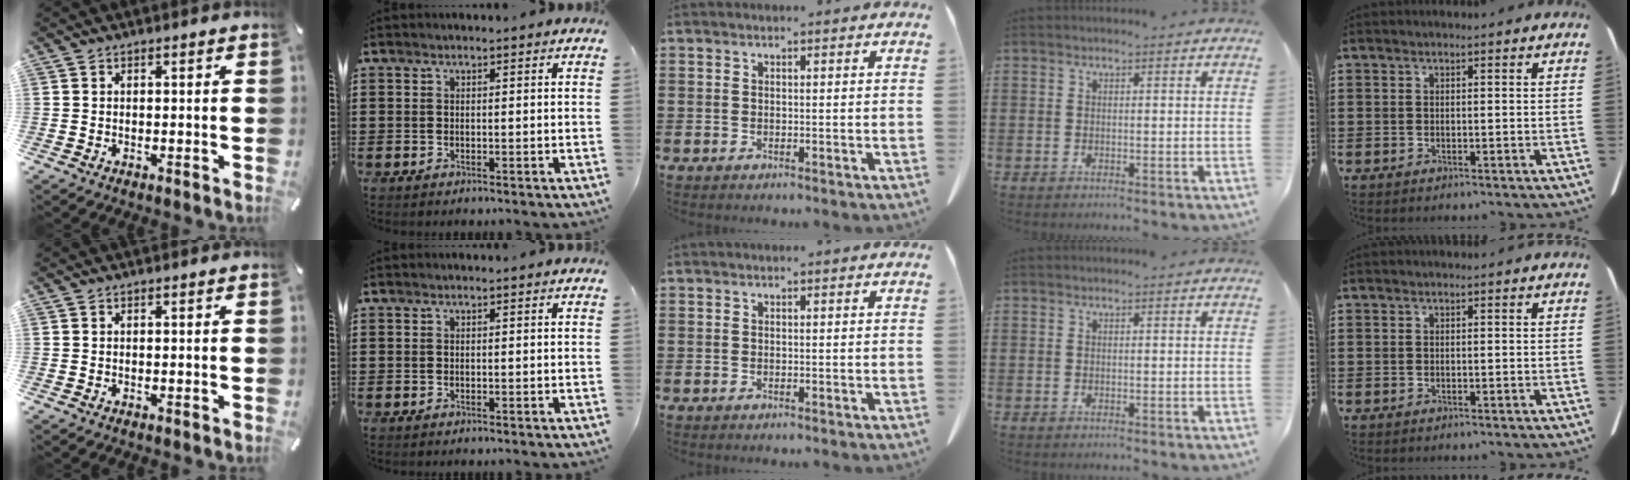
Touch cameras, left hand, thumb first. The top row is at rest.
{}